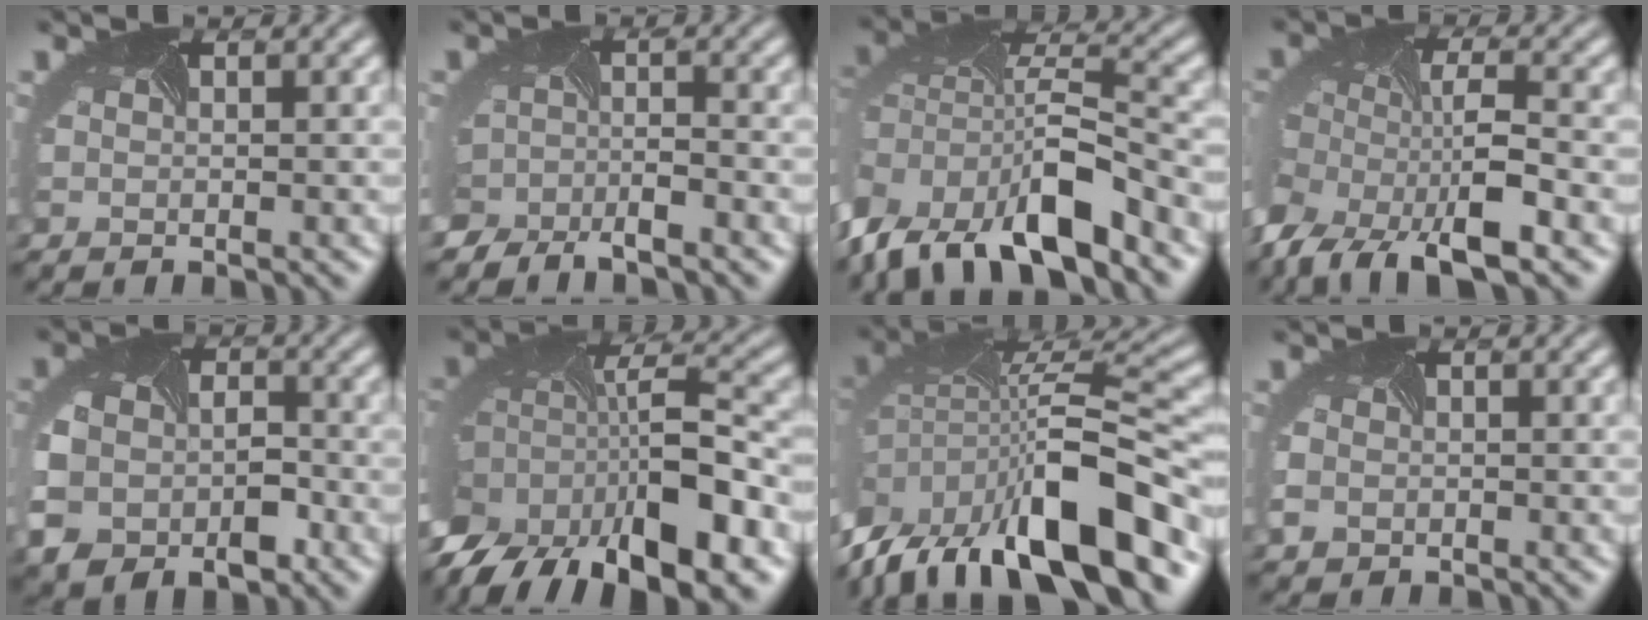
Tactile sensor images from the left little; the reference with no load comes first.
{"total": 4.7, "force": [-3.5, 2.3, 2.0], "torque": [-0.019, -0.017, -0.050]}
{"total": 11.5, "force": [-6.1, 5.4, 8.1], "torque": [-0.151, -0.011, -0.110]}
{"total": 11.4, "force": [-7.0, 4.6, 7.6], "torque": [-0.160, -0.030, -0.122]}
{"total": 8.1, "force": [-2.9, 5.9, 4.7], "torque": [-0.108, -0.028, -0.042]}
{"total": 13.9, "force": [-7.8, 5.7, 10.0], "torque": [-0.188, -0.009, -0.120]}
{"total": 15.6, "force": [-7.4, 7.2, 11.6], "torque": [-0.215, -0.011, -0.110]}
{"total": 1.6, "force": [-0.9, 1.3, 0.3], "torque": [-0.014, -0.010, -0.017]}